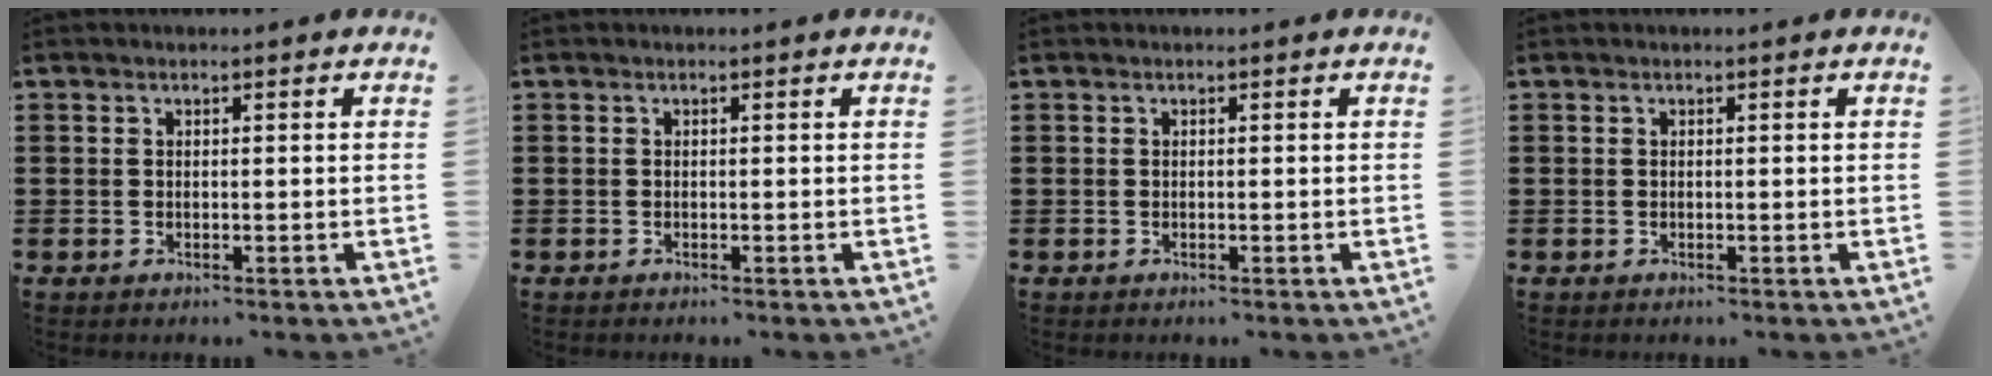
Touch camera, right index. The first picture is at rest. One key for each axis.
{"total": 0.0}
{"total": 0.0}
{"total": 0.0}